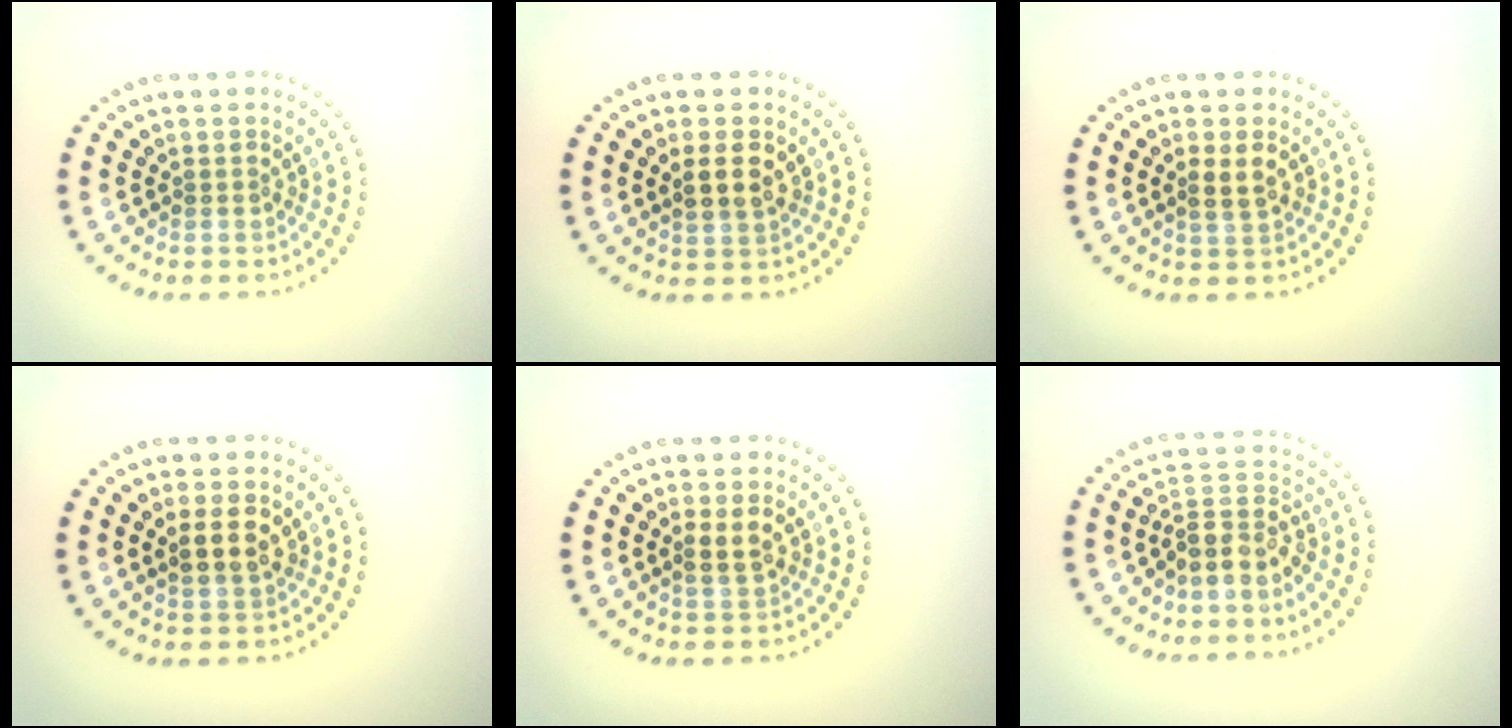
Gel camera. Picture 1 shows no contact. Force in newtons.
{"total": 2.4, "press": 2.3, "slide": 0.6}
{"total": 1.8, "press": 1.7, "slide": 0.6}
{"total": 2.4, "press": 2.3, "slide": 0.7}
{"total": 1.8, "press": 1.7, "slide": 0.6}
{"total": 3.1, "press": 2.5, "slide": 1.8}